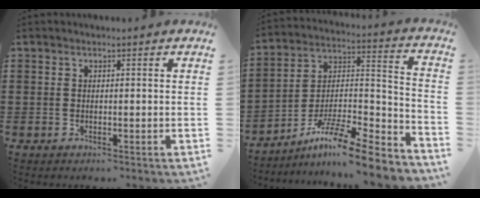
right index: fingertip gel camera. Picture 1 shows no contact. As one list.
[{"total": 11.1, "force": [-9.0, 0.8, 6.4], "torque": [-0.101, 0.010, -0.172]}]